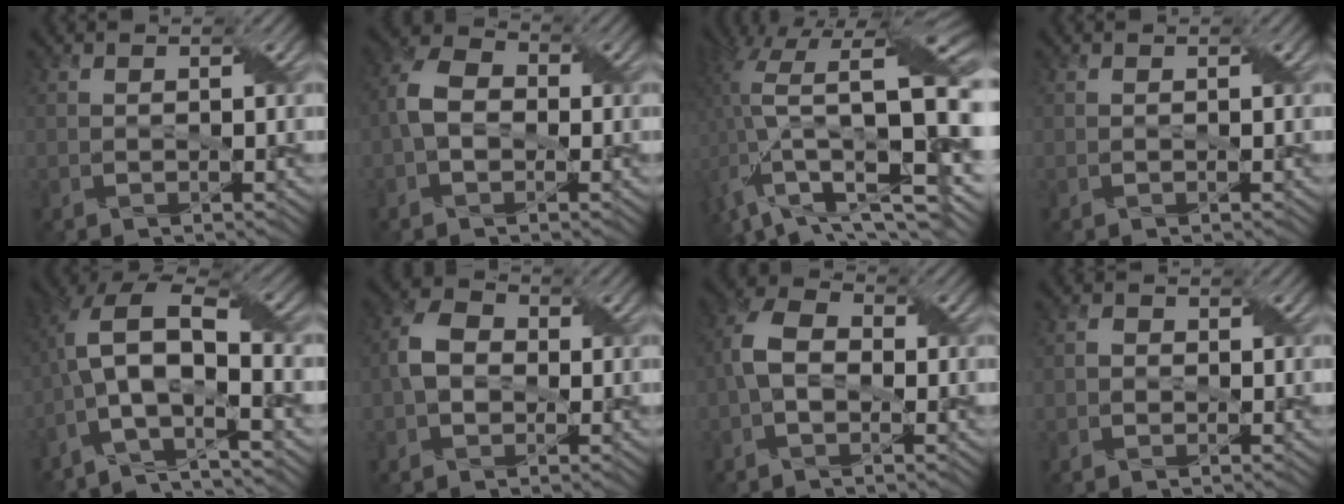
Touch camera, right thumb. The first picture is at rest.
{"total": 5.2, "force": [-0.7, 3.6, 3.6], "torque": [-0.081, 0.010, -0.023]}
{"total": 19.1, "force": [0.5, 8.5, 17.0], "torque": [-0.328, -0.030, 0.022]}
{"total": 0.0}
{"total": 12.5, "force": [-3.5, 4.7, 11.1], "torque": [-0.231, 0.001, -0.058]}
{"total": 4.6, "force": [-0.4, 3.6, 2.9], "torque": [-0.064, 0.009, -0.014]}
{"total": 6.0, "force": [-0.6, 3.9, 4.5], "torque": [-0.100, 0.012, -0.023]}
{"total": 1.1, "force": [-0.2, 1.0, 0.3], "torque": [-0.007, -0.001, -0.005]}